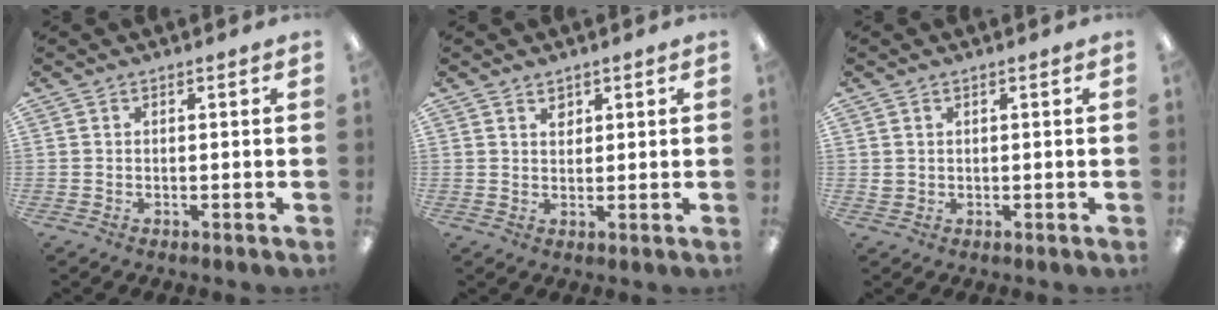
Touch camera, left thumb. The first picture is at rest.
{"total": 2.4, "force": [1.6, 1.6, 0.7], "torque": [0.001, -0.006, 0.028]}
{"total": 1.4, "force": [0.6, 1.2, 0.2], "torque": [-0.007, 0.003, 0.010]}